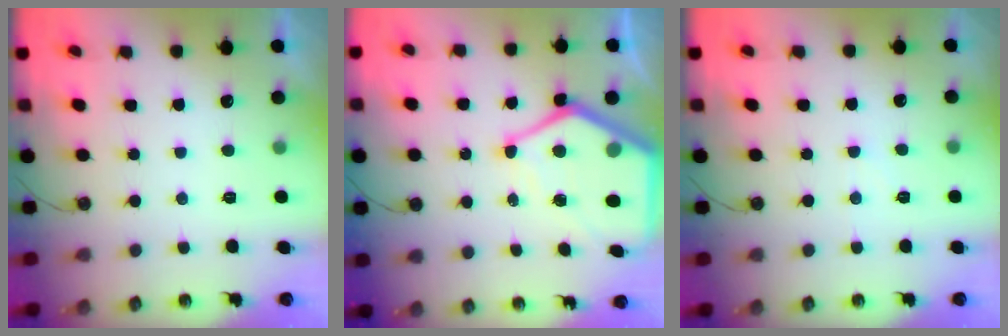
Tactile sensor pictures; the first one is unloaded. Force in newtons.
{"total": 16.3, "press": 16.2, "slide": 1.5}
{"total": 2.4, "press": 2.4, "slide": 0.5}